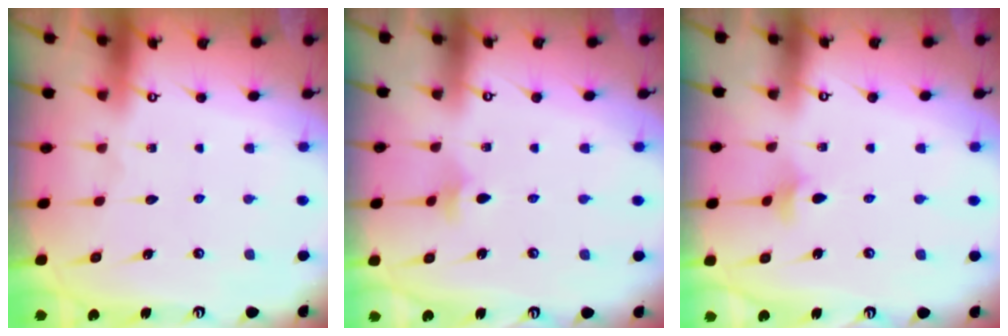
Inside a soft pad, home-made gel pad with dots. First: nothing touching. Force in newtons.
{"total": 3.4, "press": 3.3, "slide": 0.8}
{"total": 3.1, "press": 3.0, "slide": 0.7}